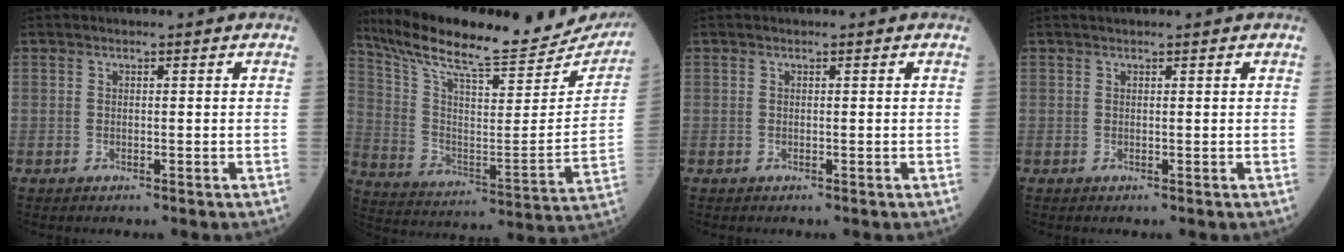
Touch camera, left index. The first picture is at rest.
{"total": 26.9, "force": [24.3, 4.5, 10.6], "torque": [-0.182, -0.061, 0.344]}
{"total": 0.0}
{"total": 1.3, "force": [1.2, 0.1, 0.6], "torque": [-0.008, 0.021, 0.019]}